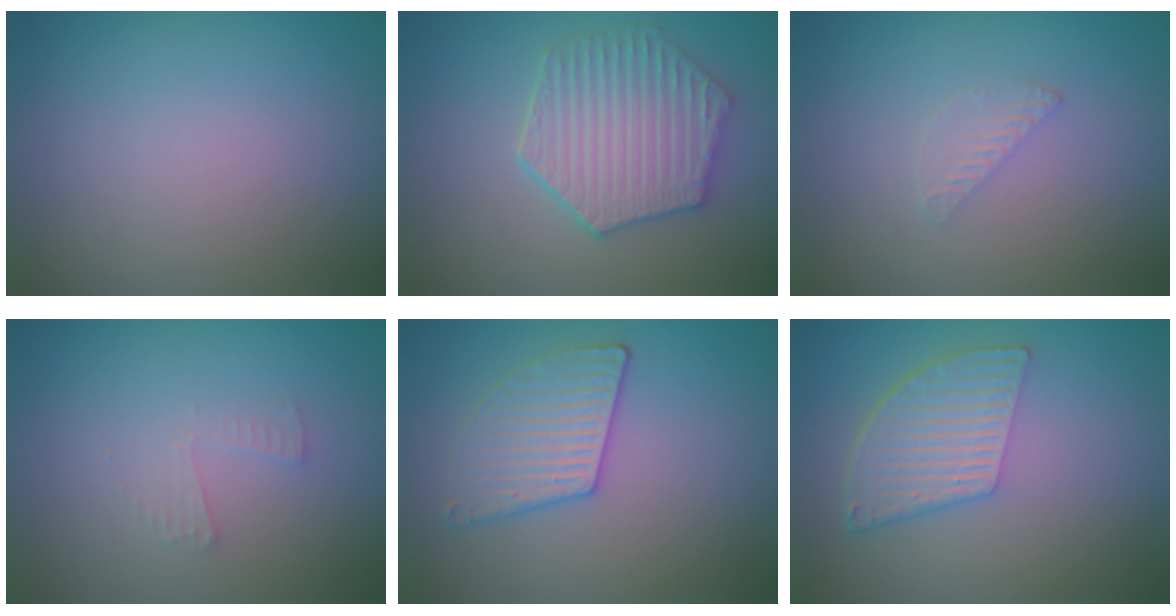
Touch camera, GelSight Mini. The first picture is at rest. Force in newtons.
{"total": 5.6, "press": 4.7, "slide": 3.0}
{"total": 1.1, "press": 1.1, "slide": 0.1}
{"total": 1.0, "press": 1.0, "slide": 0.0}
{"total": 3.0, "press": 2.9, "slide": 0.7}
{"total": 5.3, "press": 3.9, "slide": 3.6}